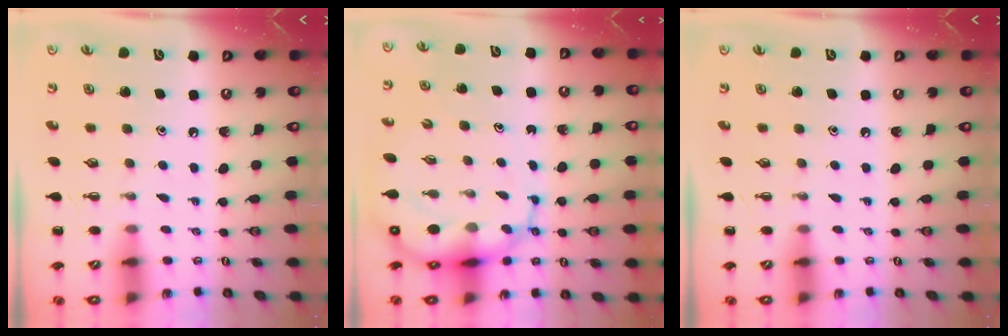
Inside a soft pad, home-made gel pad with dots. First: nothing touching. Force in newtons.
{"total": 10.7, "press": 10.3, "slide": 2.8}
{"total": 0.0}